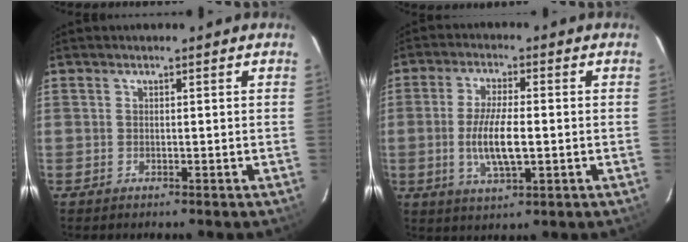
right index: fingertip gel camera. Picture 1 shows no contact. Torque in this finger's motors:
{"motor_torque": [0.97, -0.58, 0.64, 0.19]}